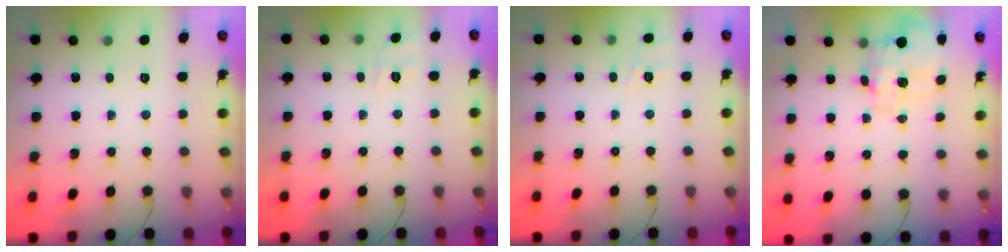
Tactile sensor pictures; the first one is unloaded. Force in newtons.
{"total": 2.2, "press": 1.1, "slide": 1.9}
{"total": 7.3, "press": 7.1, "slide": 1.5}
{"total": 9.4, "press": 9.4, "slide": 0.8}